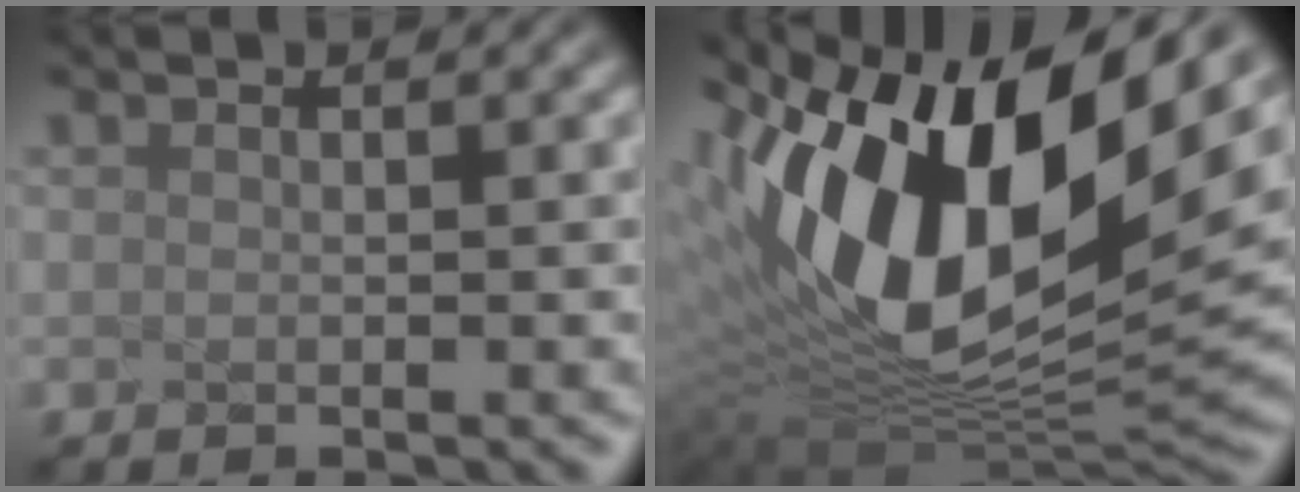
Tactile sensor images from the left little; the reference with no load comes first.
{"total": 14.2, "force": [3.0, 7.4, 11.8], "torque": [-0.257, -0.001, 0.089]}